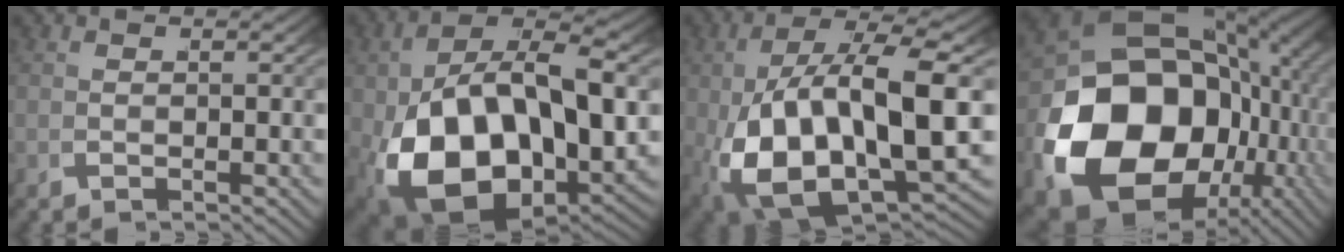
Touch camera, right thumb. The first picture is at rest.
{"total": 19.8, "force": [-2.3, 12.7, 15.1], "torque": [-0.299, -0.069, 0.002]}
{"total": 18.0, "force": [-2.6, 10.8, 14.2], "torque": [-0.291, -0.056, -0.003]}
{"total": 24.8, "force": [-3.2, 16.7, 18.1], "torque": [-0.350, -0.059, -0.021]}